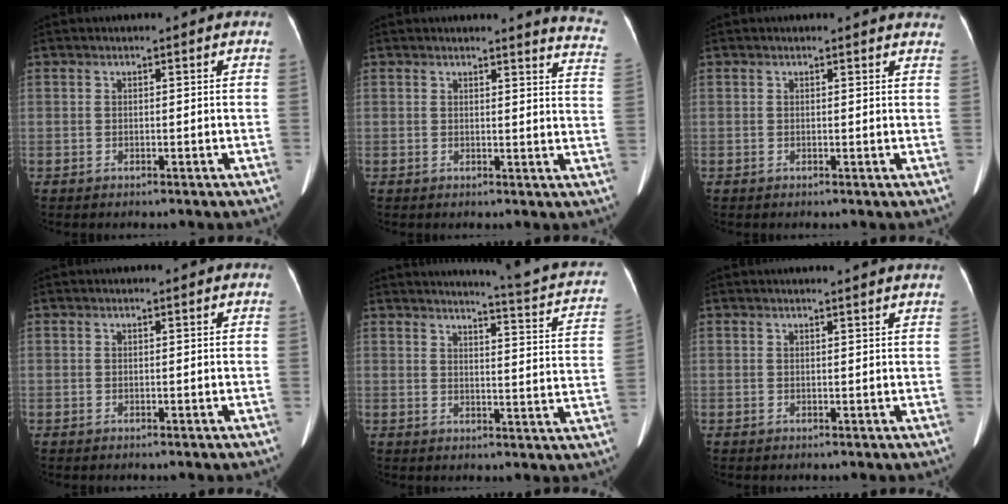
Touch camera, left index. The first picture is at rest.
{"total": 8.1, "force": [7.9, -0.2, 1.8], "torque": [-0.003, -0.075, 0.051]}
{"total": 5.4, "force": [5.2, 1.0, 1.0], "torque": [0.003, -0.010, 0.027]}
{"total": 0.0}
{"total": 14.6, "force": [13.3, 0.2, 6.0], "torque": [-0.072, -0.063, 0.130]}
{"total": 3.7, "force": [3.4, -0.6, 1.3], "torque": [-0.017, 0.005, 0.031]}